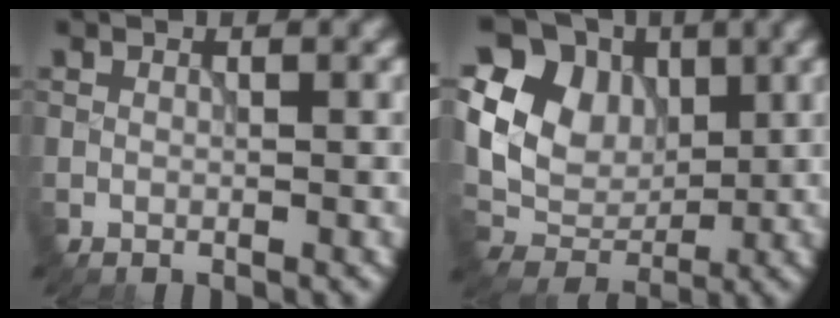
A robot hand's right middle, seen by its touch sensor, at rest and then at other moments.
{"total": 8.4, "force": [2.3, 6.6, 4.6], "torque": [-0.095, -0.002, 0.033]}